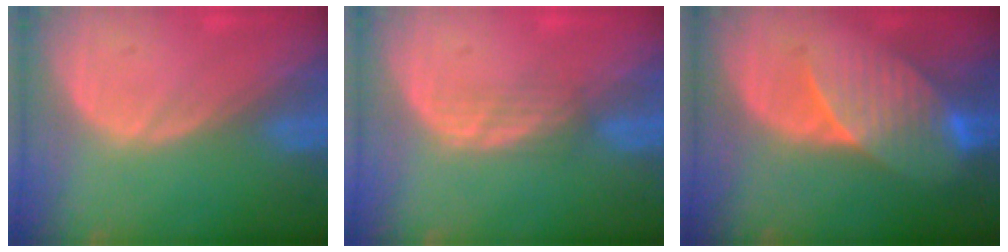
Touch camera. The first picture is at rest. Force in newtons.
{"total": 2.3, "press": 2.2, "slide": 0.5}
{"total": 7.9, "press": 7.7, "slide": 1.8}